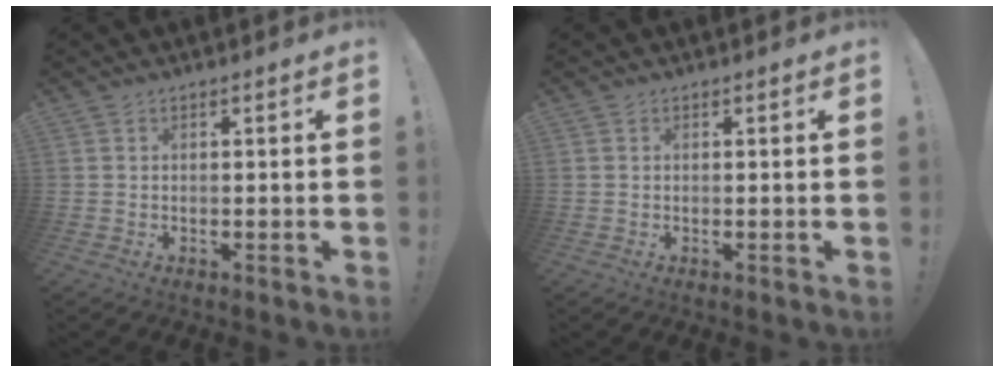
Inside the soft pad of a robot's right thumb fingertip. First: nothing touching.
{"total": 0.0}